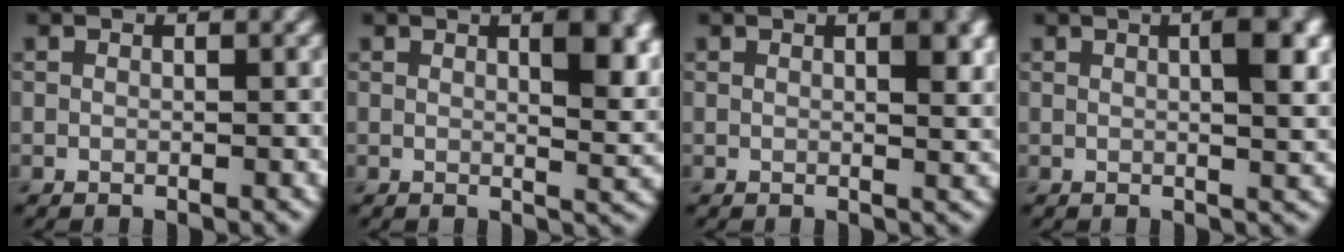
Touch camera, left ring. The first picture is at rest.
{"total": 4.9, "force": [1.9, 1.7, 4.2], "torque": [-0.048, -0.002, 0.028]}
{"total": 2.6, "force": [1.0, 0.8, 2.3], "torque": [-0.022, 0.001, 0.015]}
{"total": 4.4, "force": [1.1, 1.2, 4.1], "torque": [-0.049, 0.008, 0.014]}